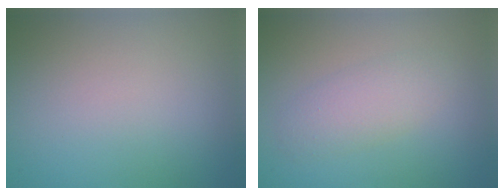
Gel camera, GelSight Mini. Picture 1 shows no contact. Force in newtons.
{"total": 2.4, "press": 2.4, "slide": 0.1}